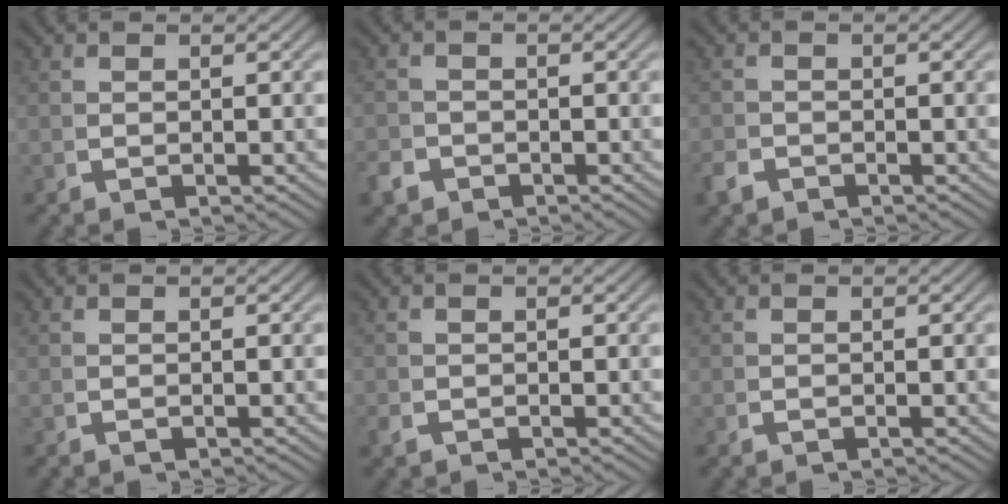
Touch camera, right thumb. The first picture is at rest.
{"total": 1.9, "force": [-1.6, 1.1, 0.0], "torque": [0.000, -0.010, -0.025]}
{"total": 1.2, "force": [-1.1, 0.5, 0.0], "torque": [0.000, -0.005, -0.020]}
{"total": 0.0}
{"total": 0.5, "force": [-0.4, 0.4, 0.1], "torque": [-0.004, -0.004, -0.005]}
{"total": 0.0}